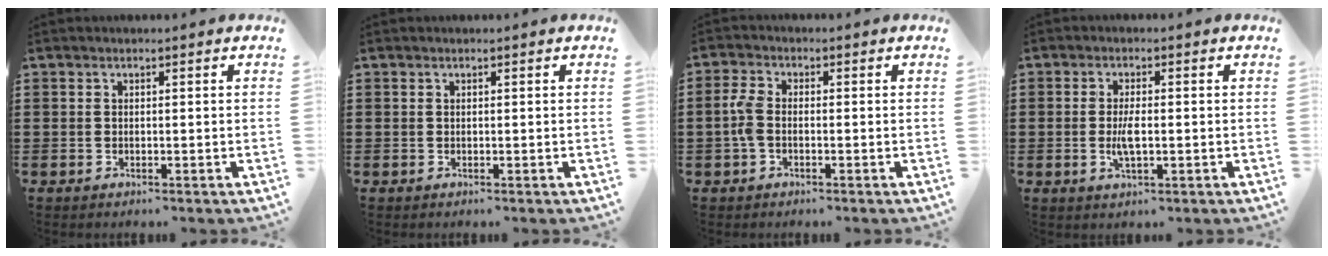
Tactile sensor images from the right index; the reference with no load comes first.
{"total": 0.0}
{"total": 3.3, "force": [-0.7, 1.7, 2.7], "torque": [-0.078, -0.006, -0.021]}
{"total": 3.8, "force": [-0.5, 1.1, 3.6], "torque": [-0.079, -0.006, -0.013]}